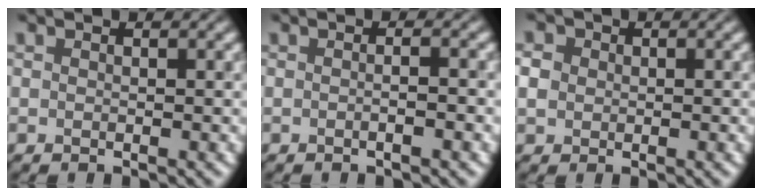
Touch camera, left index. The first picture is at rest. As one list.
[{"total": 2.3, "force": [0.0, 1.0, 2.0], "torque": [0.004, 0.002, -0.022]}, {"total": 1.8, "force": [0.0, 1.7, 0.7], "torque": [-0.010, 0.003, -0.005]}]